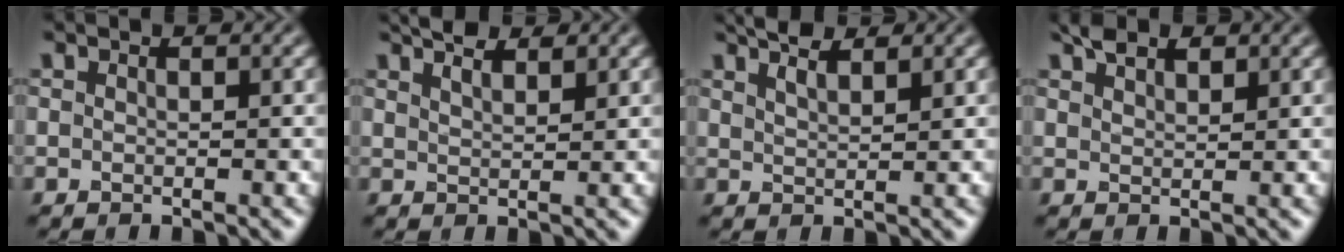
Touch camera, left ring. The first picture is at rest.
{"total": 3.5, "force": [2.8, 1.0, 1.7], "torque": [-0.015, 0.010, 0.032]}
{"total": 3.7, "force": [2.9, 1.1, 2.0], "torque": [-0.016, 0.013, 0.030]}
{"total": 2.2, "force": [1.8, 0.8, 1.0], "torque": [-0.016, 0.005, 0.034]}